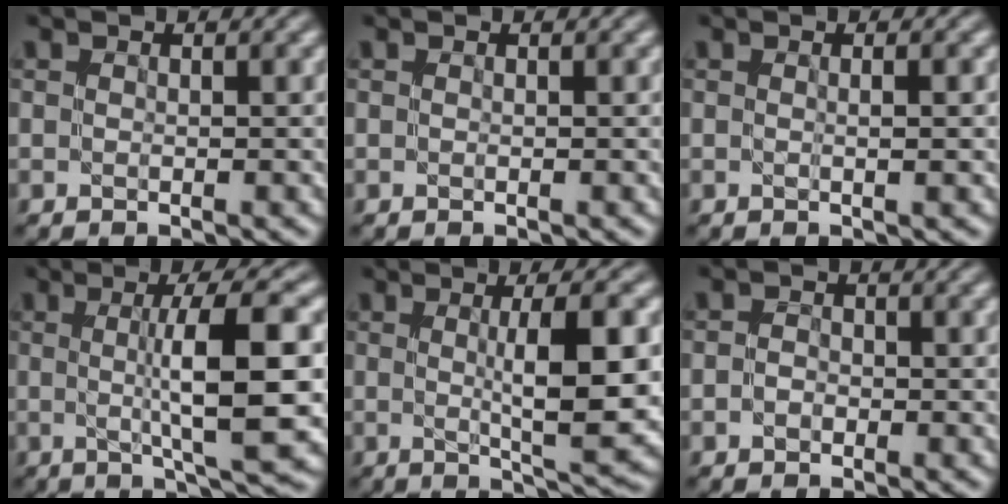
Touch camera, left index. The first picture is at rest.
{"total": 0.0}
{"total": 1.0, "force": [0.0, 0.2, 1.0], "torque": [-0.011, 0.002, -0.003]}
{"total": 8.8, "force": [0.3, 1.7, 8.6], "torque": [-0.118, 0.003, 0.005]}
{"total": 7.2, "force": [0.5, 1.5, 7.0], "torque": [-0.095, 0.002, 0.011]}
{"total": 1.1, "force": [-0.4, 0.9, 0.5], "torque": [-0.009, 0.002, -0.012]}